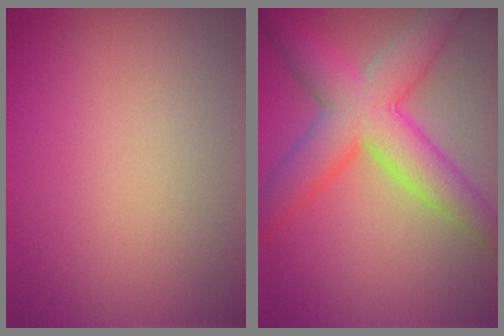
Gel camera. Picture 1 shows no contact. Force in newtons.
{"total": 7.7, "press": 7.7, "slide": 0.1}